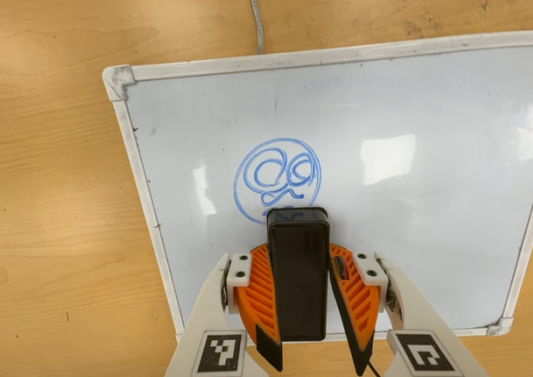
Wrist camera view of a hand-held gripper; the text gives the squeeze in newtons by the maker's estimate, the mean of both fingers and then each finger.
{"total": 11.9, "left": 13.4, "right": 10.5}